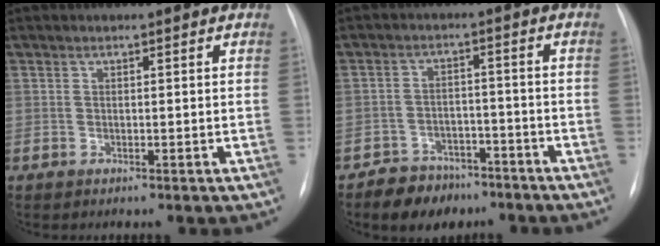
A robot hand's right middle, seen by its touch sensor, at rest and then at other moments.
{"total": 6.6, "force": [-4.9, 4.0, 1.7], "torque": [-0.028, 0.007, -0.076]}